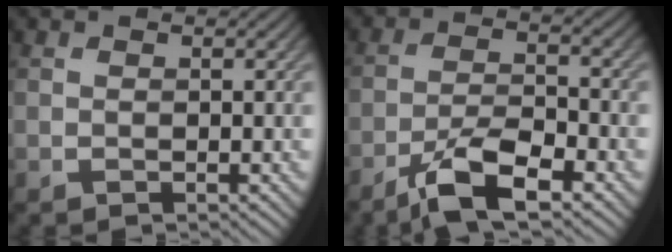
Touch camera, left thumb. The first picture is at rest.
{"total": 7.5, "force": [-4.9, 2.0, 5.3], "torque": [-0.104, 0.002, -0.093]}